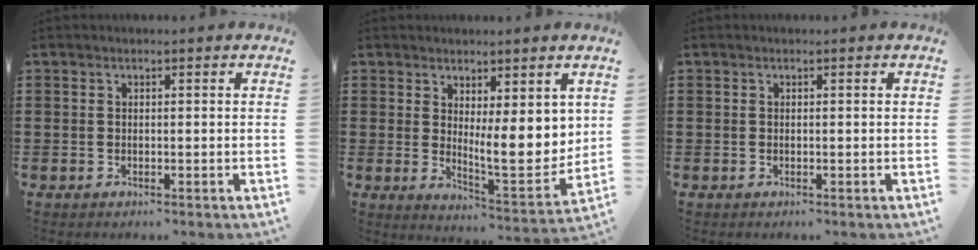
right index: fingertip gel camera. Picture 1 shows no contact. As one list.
[{"total": 7.5, "force": [2.6, 2.8, 6.4], "torque": [-0.091, -0.027, 0.046]}, {"total": 0.0}]